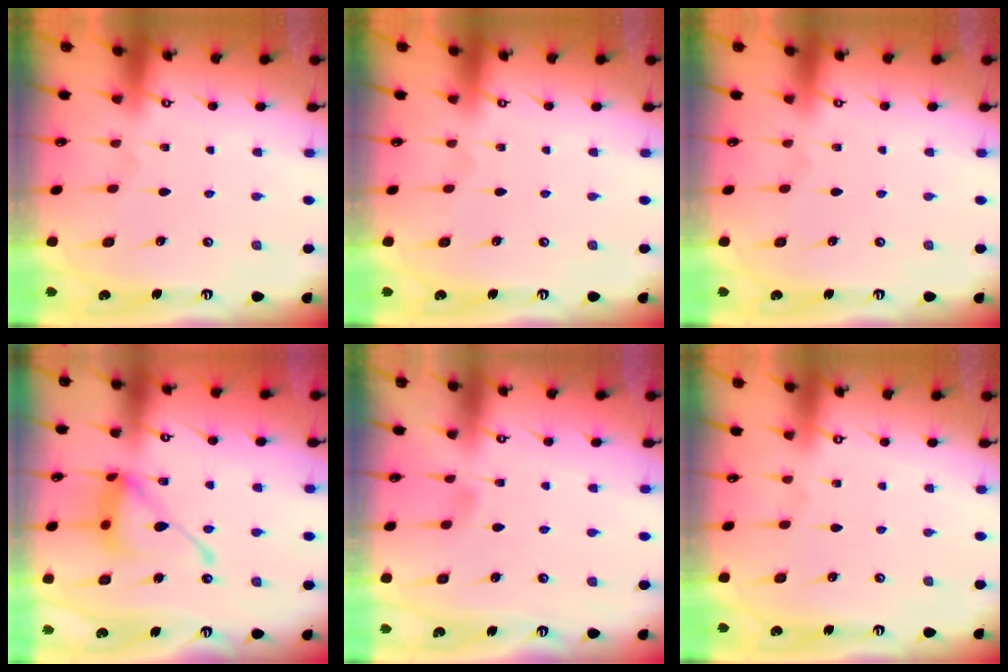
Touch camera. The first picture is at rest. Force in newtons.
{"total": 0.0}
{"total": 0.0}
{"total": 16.3, "press": 16.3, "slide": 1.4}
{"total": 3.7, "press": 3.7, "slide": 0.6}
{"total": 0.0}